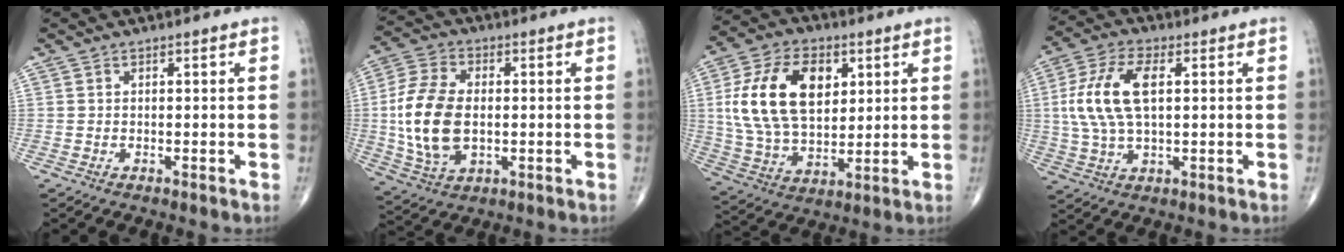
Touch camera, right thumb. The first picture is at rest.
{"total": 14.8, "force": [-0.4, 9.0, 11.8], "torque": [-0.240, 0.002, -0.004]}
{"total": 19.6, "force": [4.7, 12.1, 14.7], "torque": [-0.253, -0.005, 0.090]}
{"total": 13.0, "force": [2.0, 6.4, 11.1], "torque": [-0.237, 0.010, 0.038]}